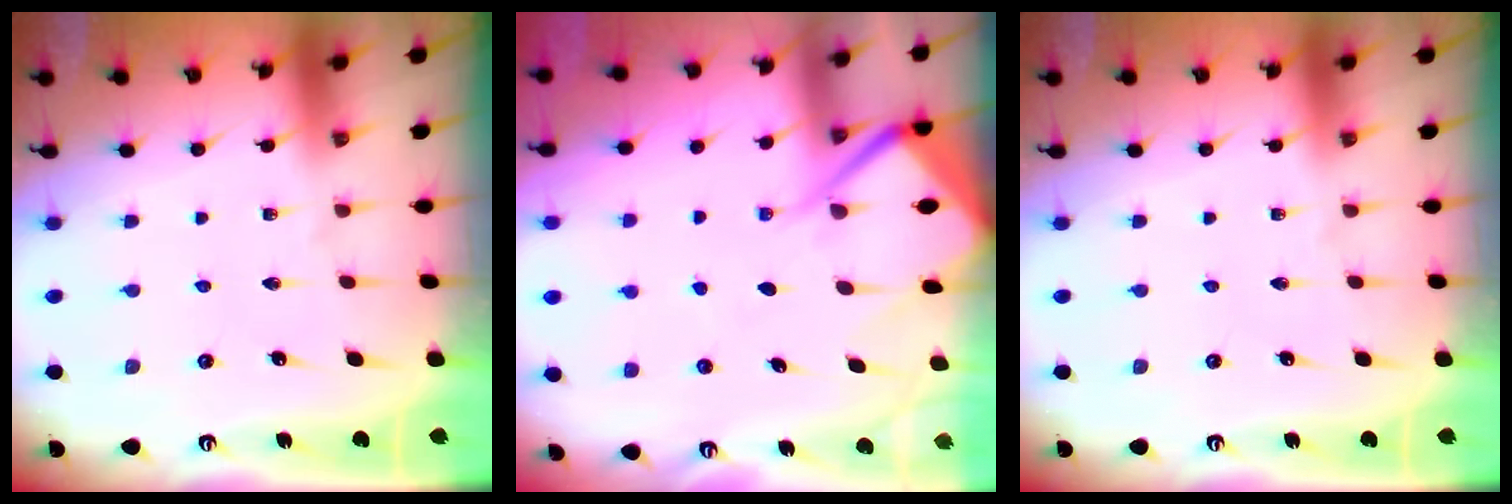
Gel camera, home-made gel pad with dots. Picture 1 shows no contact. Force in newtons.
{"total": 8.6, "press": 8.5, "slide": 0.9}
{"total": 0.0}